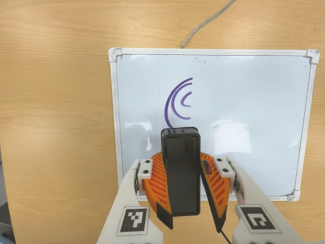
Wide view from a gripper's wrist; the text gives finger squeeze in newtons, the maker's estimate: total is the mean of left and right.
{"total": 11.4, "left": 11.3, "right": 11.6}